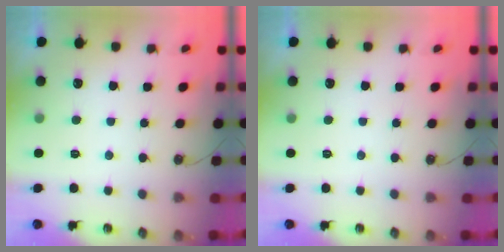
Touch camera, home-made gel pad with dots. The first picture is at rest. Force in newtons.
{"total": 0.0}